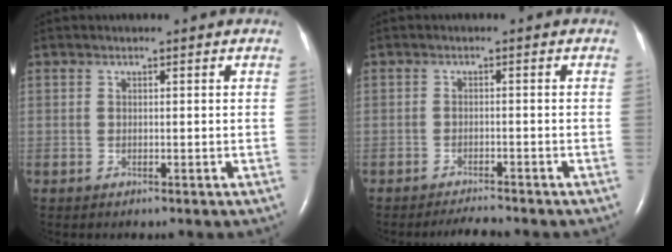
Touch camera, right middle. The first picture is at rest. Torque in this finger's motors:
{"motor_torque": [-0.12, -0.12, 0.01, 0.00]}